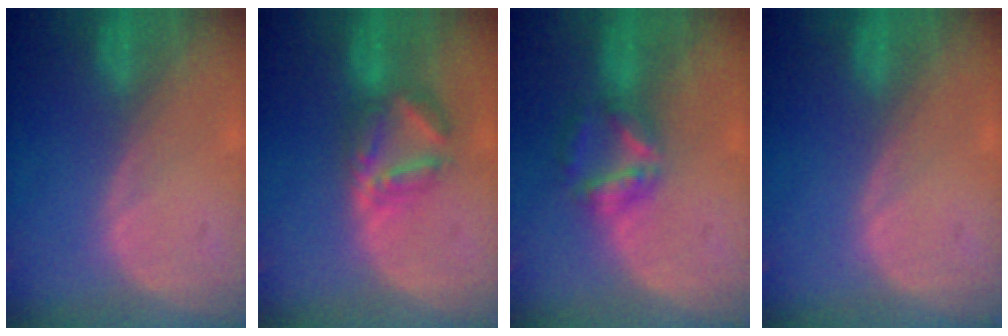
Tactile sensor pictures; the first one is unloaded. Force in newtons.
{"total": 5.9, "press": 5.8, "slide": 0.9}
{"total": 5.7, "press": 5.4, "slide": 2.0}
{"total": 0.0}